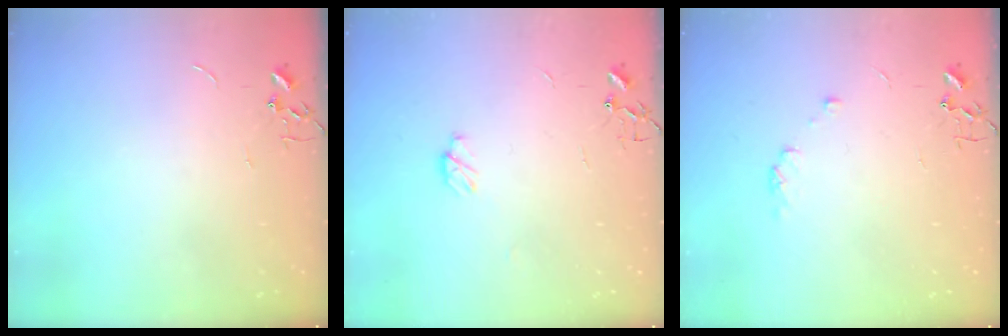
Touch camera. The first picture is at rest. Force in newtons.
{"total": 4.2, "press": 4.2, "slide": 0.3}
{"total": 4.9, "press": 4.8, "slide": 0.6}